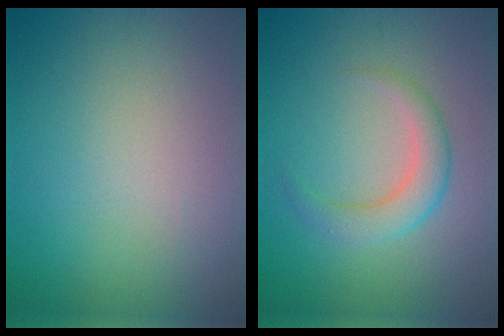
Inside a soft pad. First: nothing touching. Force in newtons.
{"total": 2.8, "press": 2.8, "slide": 0.1}